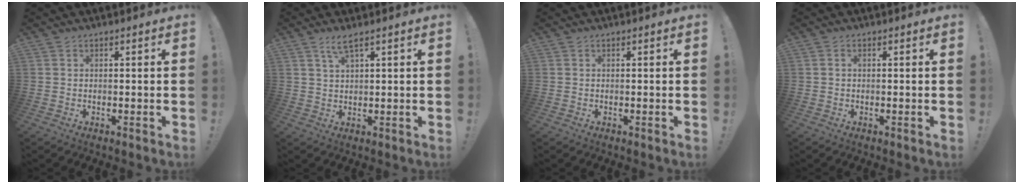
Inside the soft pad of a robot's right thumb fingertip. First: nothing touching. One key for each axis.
{"total": 3.9, "fx": 2.6, "fy": 0.8, "fz": 2.8, "tx": -0.054, "ty": -0.007, "tz": 0.046}
{"total": 0.0}
{"total": 0.7, "fx": 0.0, "fy": 0.5, "fz": 0.5, "tx": -0.016, "ty": 0.004, "tz": 0.000}